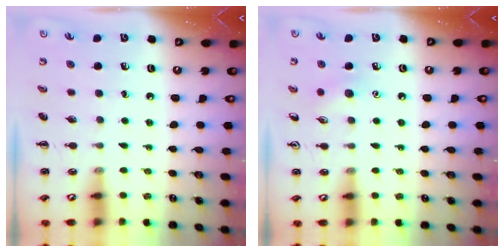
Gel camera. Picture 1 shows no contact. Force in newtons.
{"total": 6.2, "press": 5.9, "slide": 1.8}